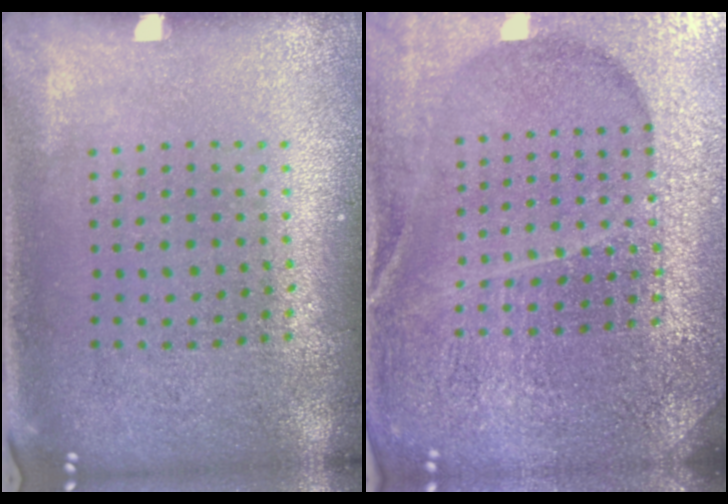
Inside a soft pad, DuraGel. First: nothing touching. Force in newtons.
{"total": 5.0, "press": 4.6, "slide": 2.1}